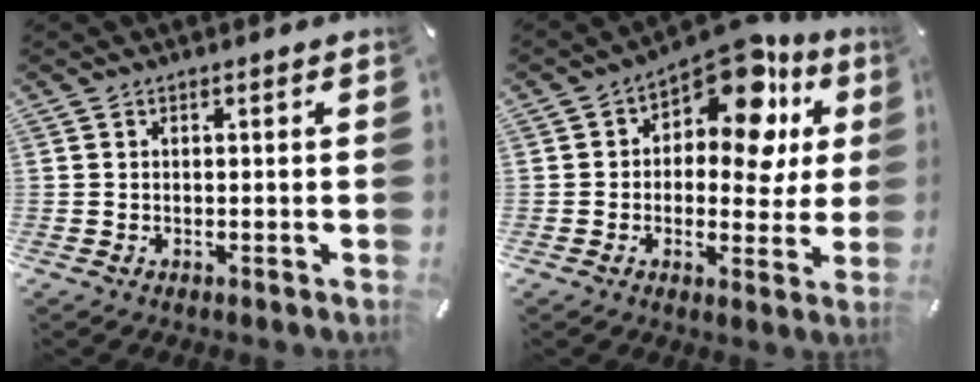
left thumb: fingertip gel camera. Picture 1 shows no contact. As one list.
[{"total": 14.9, "force": [7.9, 7.7, 10.0], "torque": [-0.144, -0.059, 0.133]}]